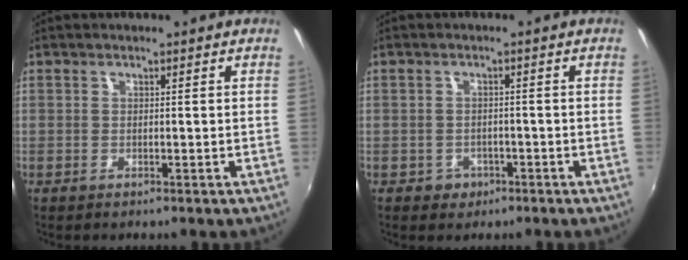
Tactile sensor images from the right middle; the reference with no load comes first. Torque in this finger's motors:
{"motor_torque": [0.59, -0.47, -0.03, 0.00]}